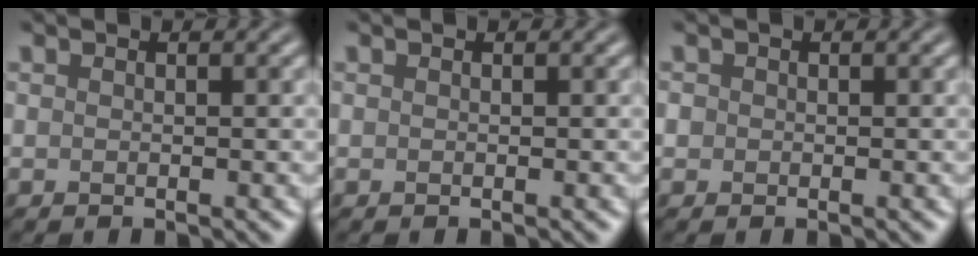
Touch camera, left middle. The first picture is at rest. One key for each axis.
{"total": 0.0}
{"total": 0.7, "fx": -0.1, "fy": 0.7, "fz": 0.1, "tx": 0.002, "ty": 0.000, "tz": -0.005}